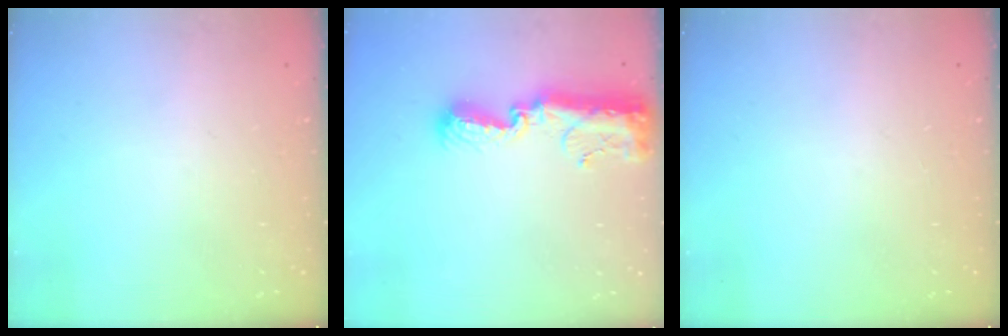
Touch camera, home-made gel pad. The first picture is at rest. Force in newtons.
{"total": 12.1, "press": 12.0, "slide": 0.9}
{"total": 0.0}